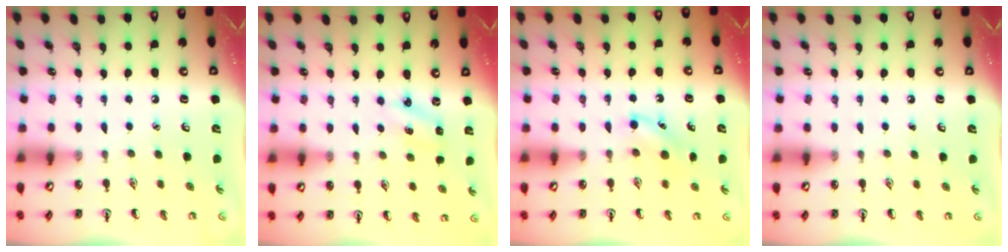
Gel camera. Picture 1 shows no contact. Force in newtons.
{"total": 2.6, "press": 2.4, "slide": 0.8}
{"total": 4.3, "press": 4.1, "slide": 1.3}
{"total": 0.0}